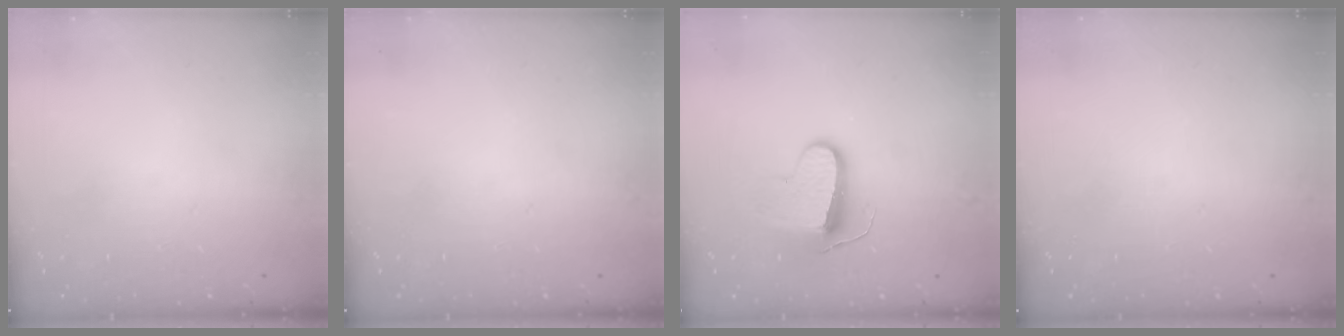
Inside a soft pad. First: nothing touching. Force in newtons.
{"total": 0.0}
{"total": 9.3, "press": 9.3, "slide": 0.5}
{"total": 0.0}